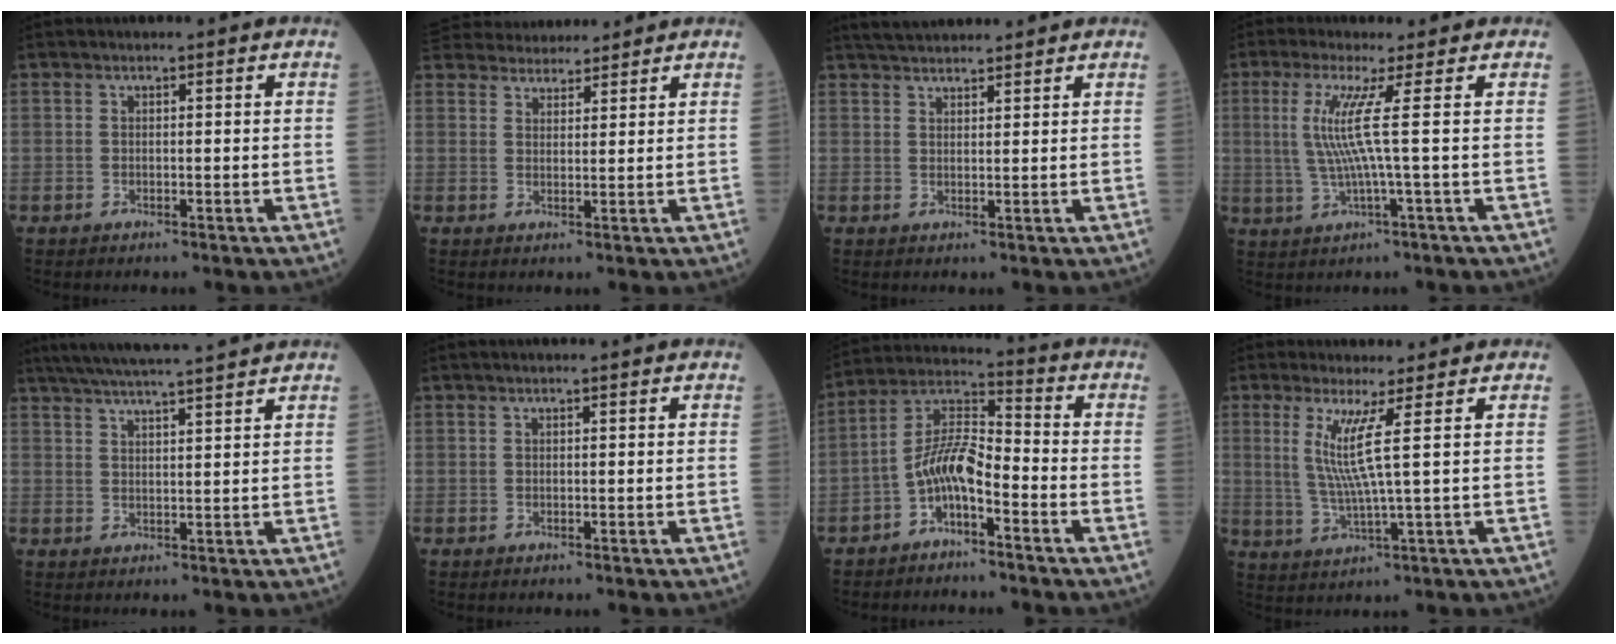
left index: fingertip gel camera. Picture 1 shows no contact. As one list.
[{"total": 9.6, "force": [9.1, 2.6, 2.0], "torque": [-0.034, 0.031, 0.145]}, {"total": 6.5, "force": [6.1, 0.8, 2.1], "torque": [-0.038, 0.034, 0.097]}, {"total": 5.7, "force": [0.7, -1.7, 5.5], "torque": [-0.125, -0.002, 0.016]}, {"total": 13.1, "force": [11.6, -0.7, 5.9], "torque": [-0.107, 0.022, 0.169]}, {"total": 1.0, "force": [0.8, -0.2, 0.5], "torque": [-0.009, 0.012, 0.018]}, {"total": 7.4, "force": [-3.7, 2.2, 6.0], "torque": [-0.126, 0.020, -0.074]}, {"total": 5.6, "force": [1.6, -1.4, 5.1], "torque": [-0.106, -0.014, 0.038]}]